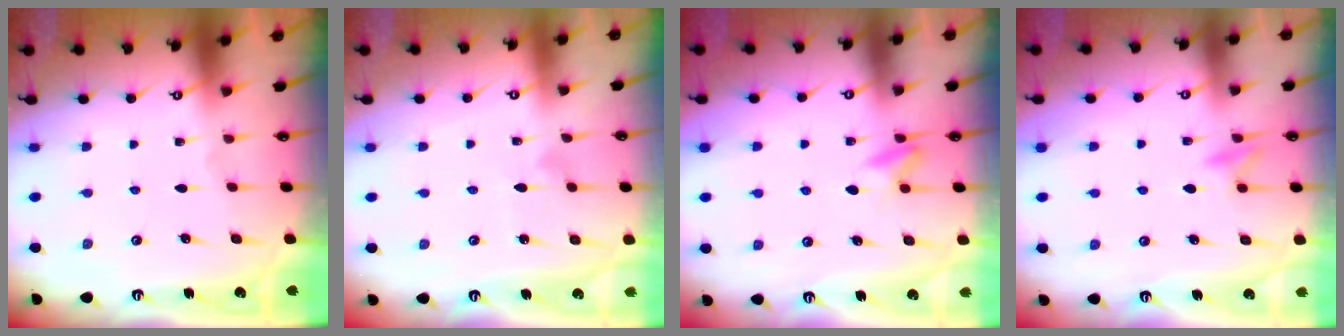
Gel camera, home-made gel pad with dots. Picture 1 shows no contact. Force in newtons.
{"total": 5.2, "press": 5.2, "slide": 0.3}
{"total": 7.2, "press": 6.9, "slide": 2.0}
{"total": 9.0, "press": 8.9, "slide": 1.0}